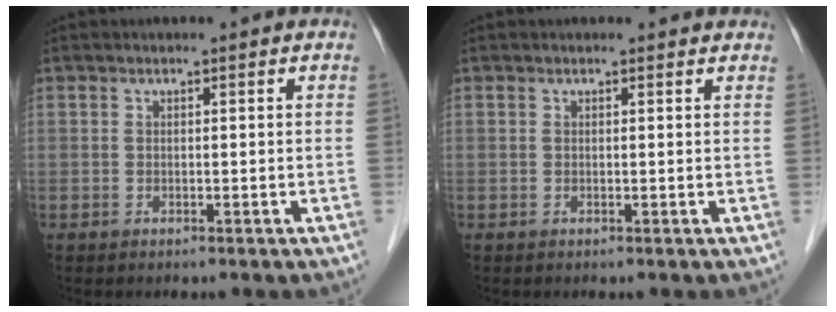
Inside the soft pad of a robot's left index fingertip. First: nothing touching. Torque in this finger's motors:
{"motor_torque": [0.64, -0.76, 0.03, 0.02]}